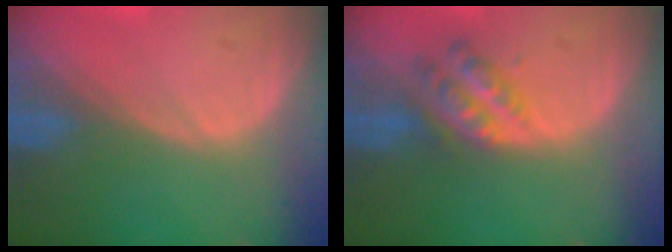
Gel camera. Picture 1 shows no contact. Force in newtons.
{"total": 5.9, "press": 5.1, "slide": 2.8}